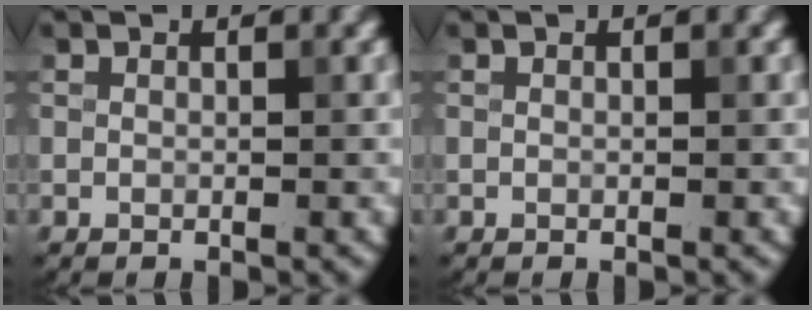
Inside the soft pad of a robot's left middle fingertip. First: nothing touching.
{"total": 0.0}